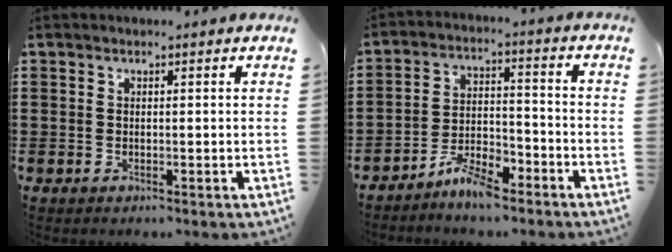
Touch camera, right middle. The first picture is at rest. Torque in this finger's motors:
{"motor_torque": [1.08, -1.06, 0.19, 0.10]}